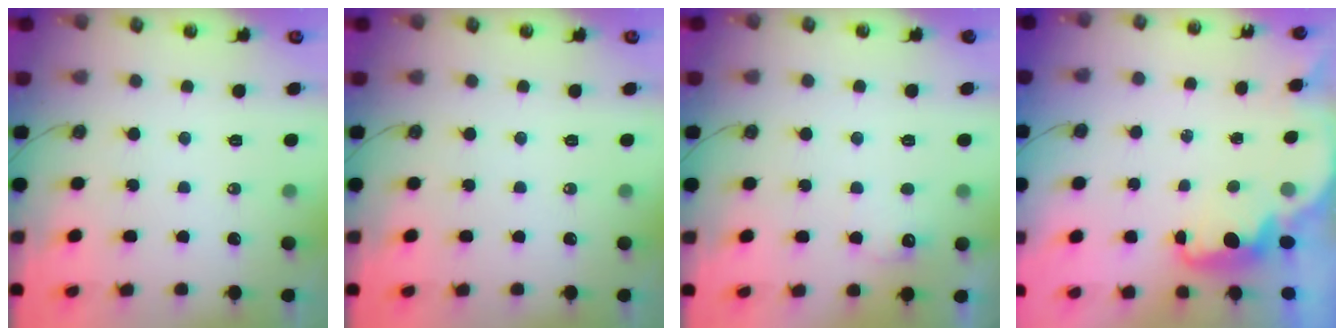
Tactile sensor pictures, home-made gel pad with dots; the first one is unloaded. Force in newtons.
{"total": 0.0}
{"total": 5.8, "press": 5.7, "slide": 1.1}
{"total": 2.3, "press": 2.2, "slide": 0.6}